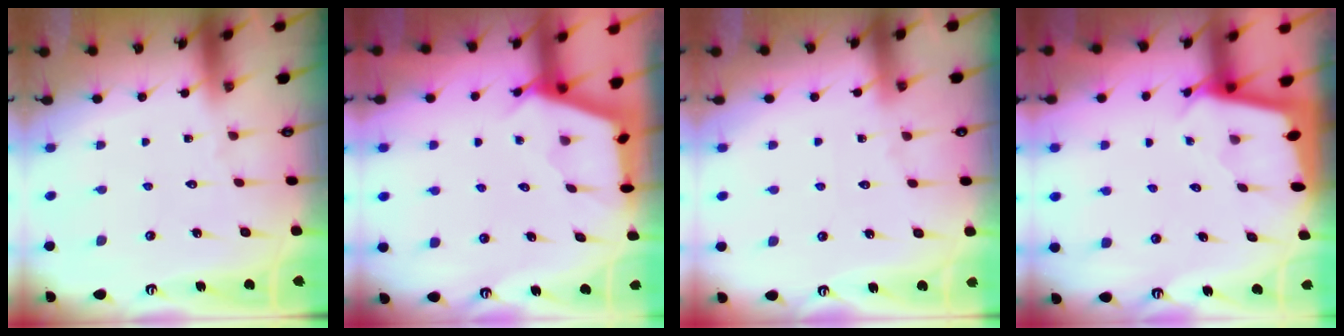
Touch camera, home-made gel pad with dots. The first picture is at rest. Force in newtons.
{"total": 3.0, "press": 3.0, "slide": 0.4}
{"total": 4.0, "press": 4.0, "slide": 0.5}
{"total": 2.3, "press": 2.3, "slide": 0.1}